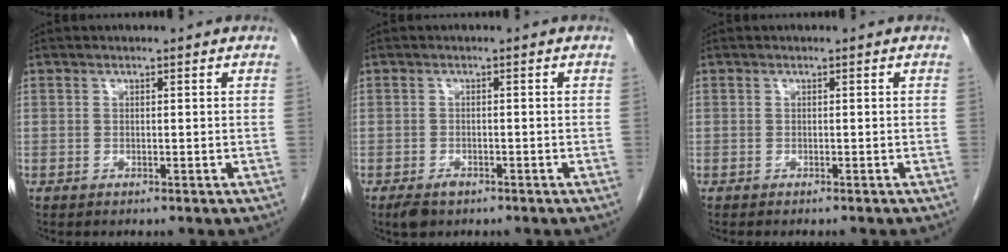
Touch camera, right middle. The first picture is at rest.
{"total": 2.5, "force": [-1.7, 1.3, 1.4], "torque": [-0.028, -0.003, -0.021]}
{"total": 3.1, "force": [-2.8, 0.3, 1.3], "torque": [-0.021, -0.005, -0.035]}